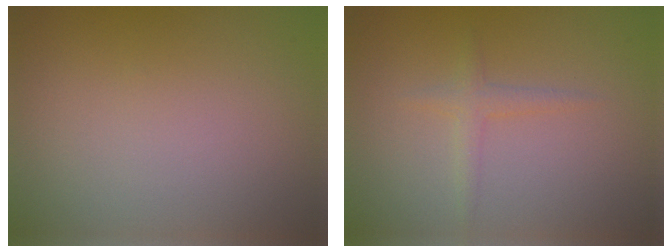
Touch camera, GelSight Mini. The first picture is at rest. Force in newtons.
{"total": 1.3, "press": 1.3, "slide": 0.1}